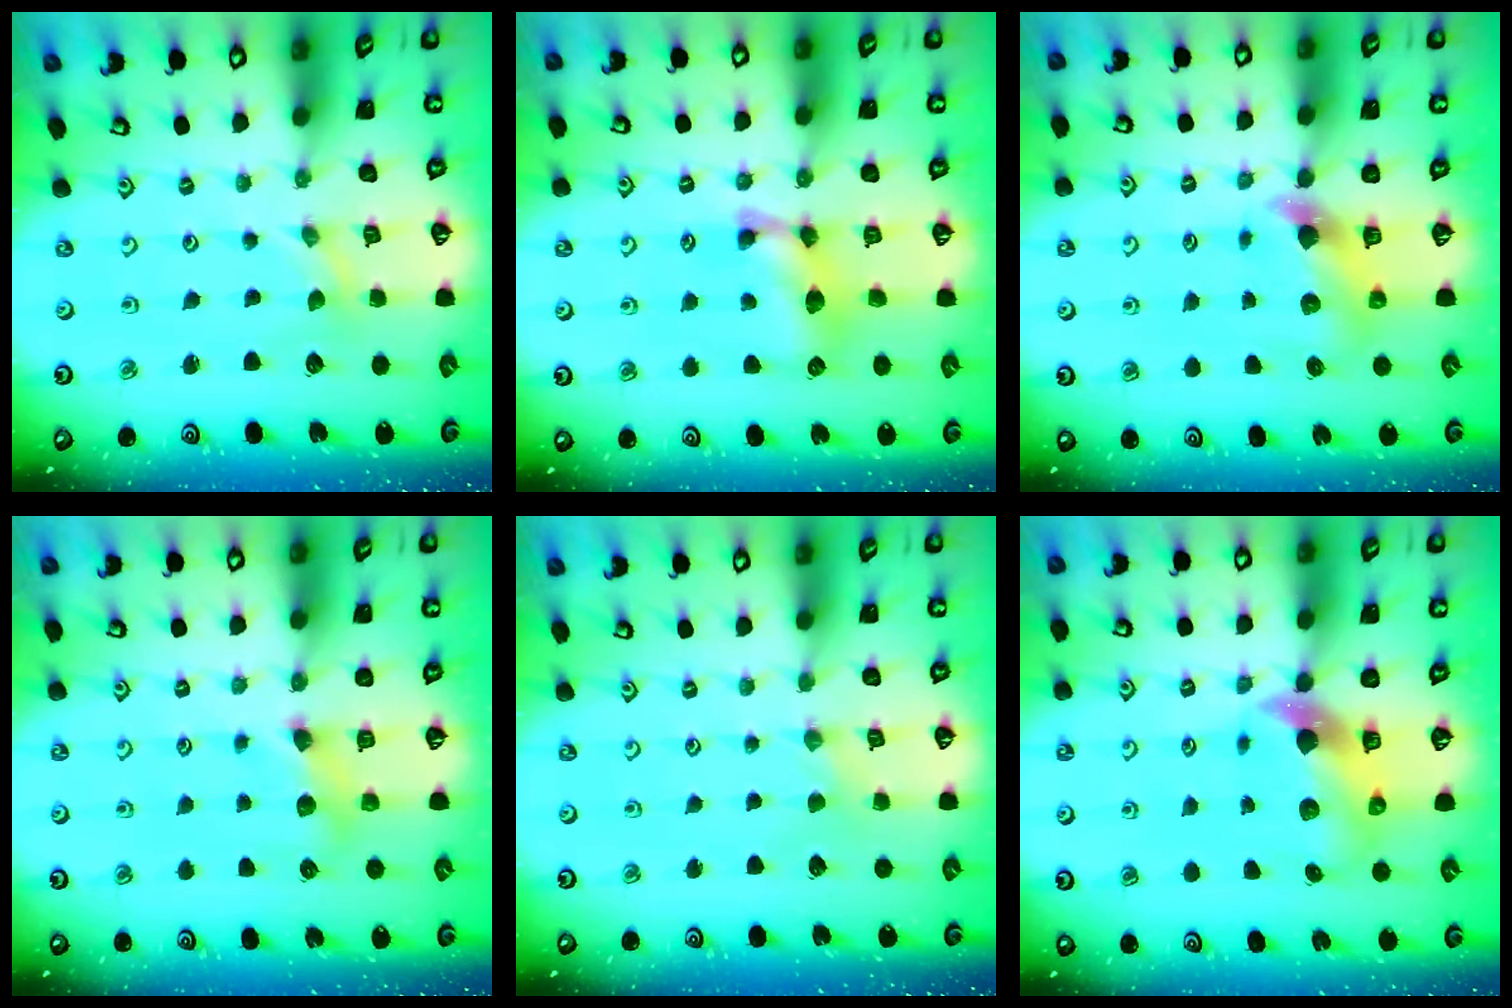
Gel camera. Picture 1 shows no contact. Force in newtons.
{"total": 11.3, "press": 11.2, "slide": 0.4}
{"total": 6.6, "press": 6.6, "slide": 0.2}
{"total": 5.8, "press": 5.8, "slide": 0.1}
{"total": 1.2, "press": 1.2, "slide": 0.3}
{"total": 8.2, "press": 8.1, "slide": 1.2}